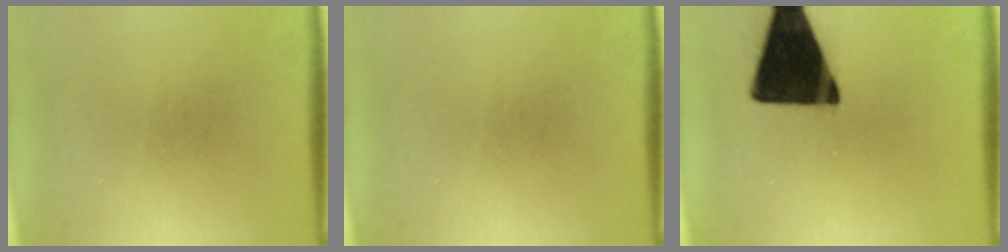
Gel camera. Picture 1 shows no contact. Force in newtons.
{"total": 0.0}
{"total": 18.9}